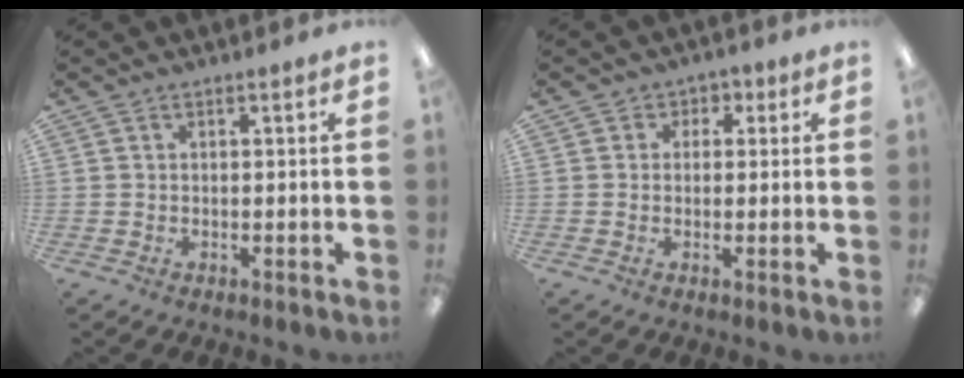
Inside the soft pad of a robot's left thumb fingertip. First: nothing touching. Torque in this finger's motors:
{"motor_torque": [-0.35, 0.30, -0.23, 0.14, -0.01]}